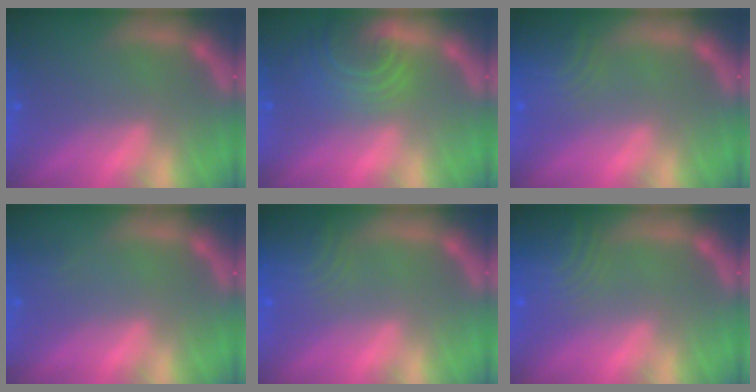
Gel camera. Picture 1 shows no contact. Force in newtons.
{"total": 6.1}
{"total": 5.6}
{"total": 0.9}
{"total": 6.1}
{"total": 8.0}